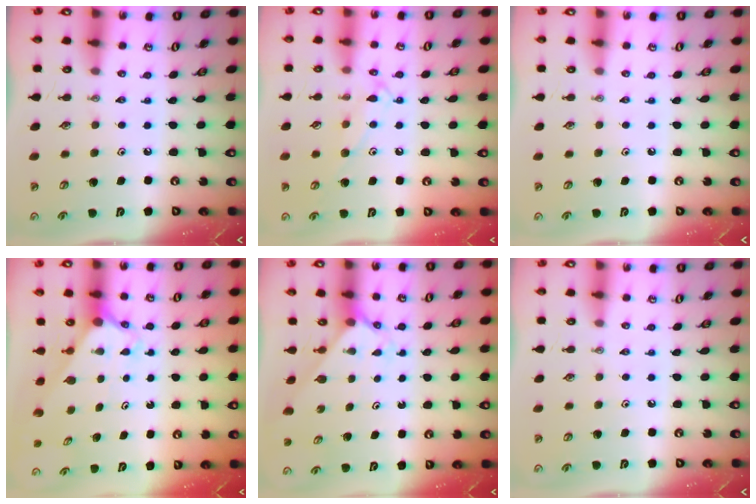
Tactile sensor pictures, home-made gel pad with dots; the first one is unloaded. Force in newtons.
{"total": 9.8, "press": 9.8, "slide": 0.7}
{"total": 0.0}
{"total": 2.7, "press": 2.7, "slide": 0.1}
{"total": 2.1, "press": 2.1, "slide": 0.2}
{"total": 0.0}